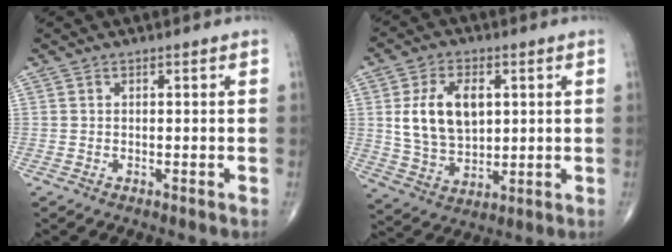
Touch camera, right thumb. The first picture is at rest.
{"total": 12.7, "force": [2.5, 8.1, 9.5], "torque": [-0.154, -0.009, 0.054]}